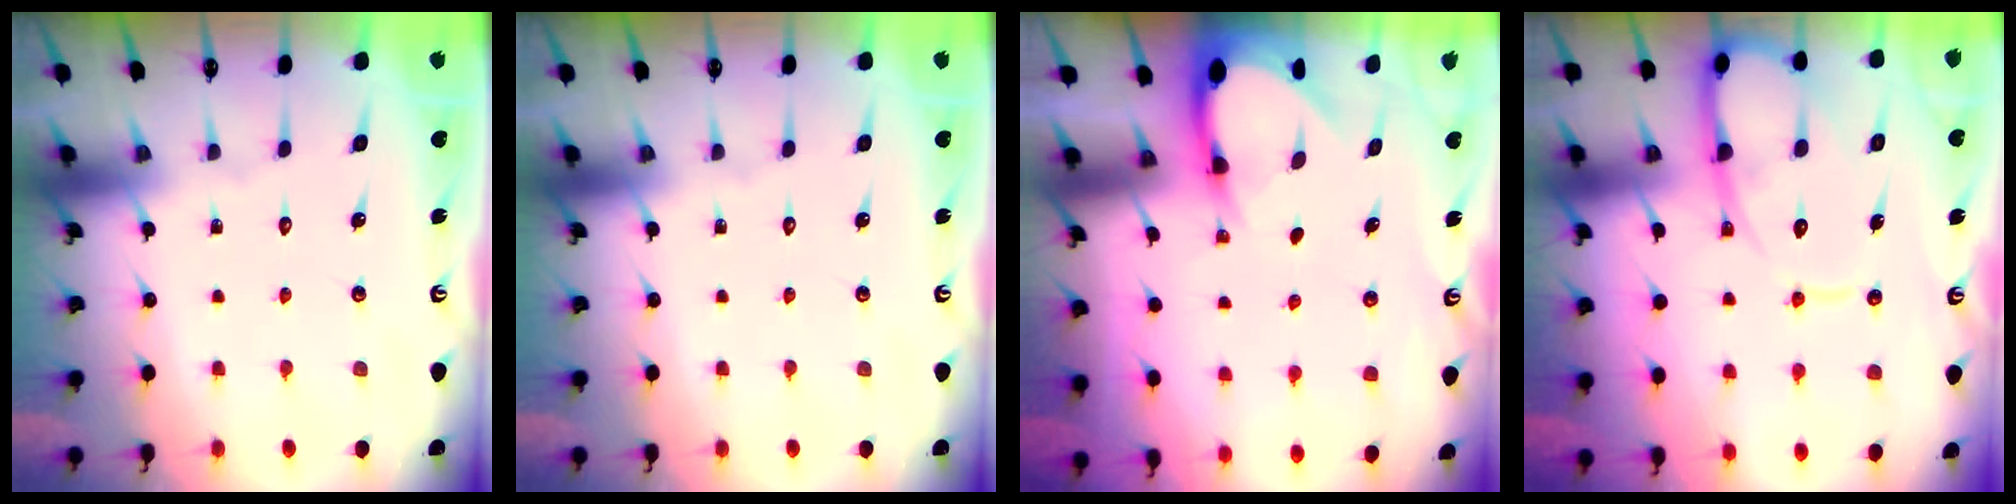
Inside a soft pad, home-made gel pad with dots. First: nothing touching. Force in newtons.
{"total": 0.0}
{"total": 4.3, "press": 4.3, "slide": 0.7}
{"total": 11.8, "press": 11.7, "slide": 1.3}